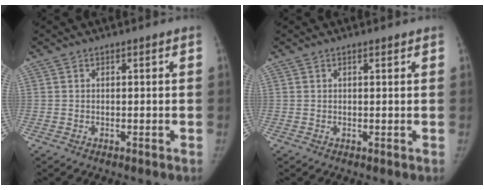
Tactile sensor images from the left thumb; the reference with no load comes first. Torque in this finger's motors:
{"motor_torque": [-0.30, -0.15, -0.28, 0.22, -0.02]}